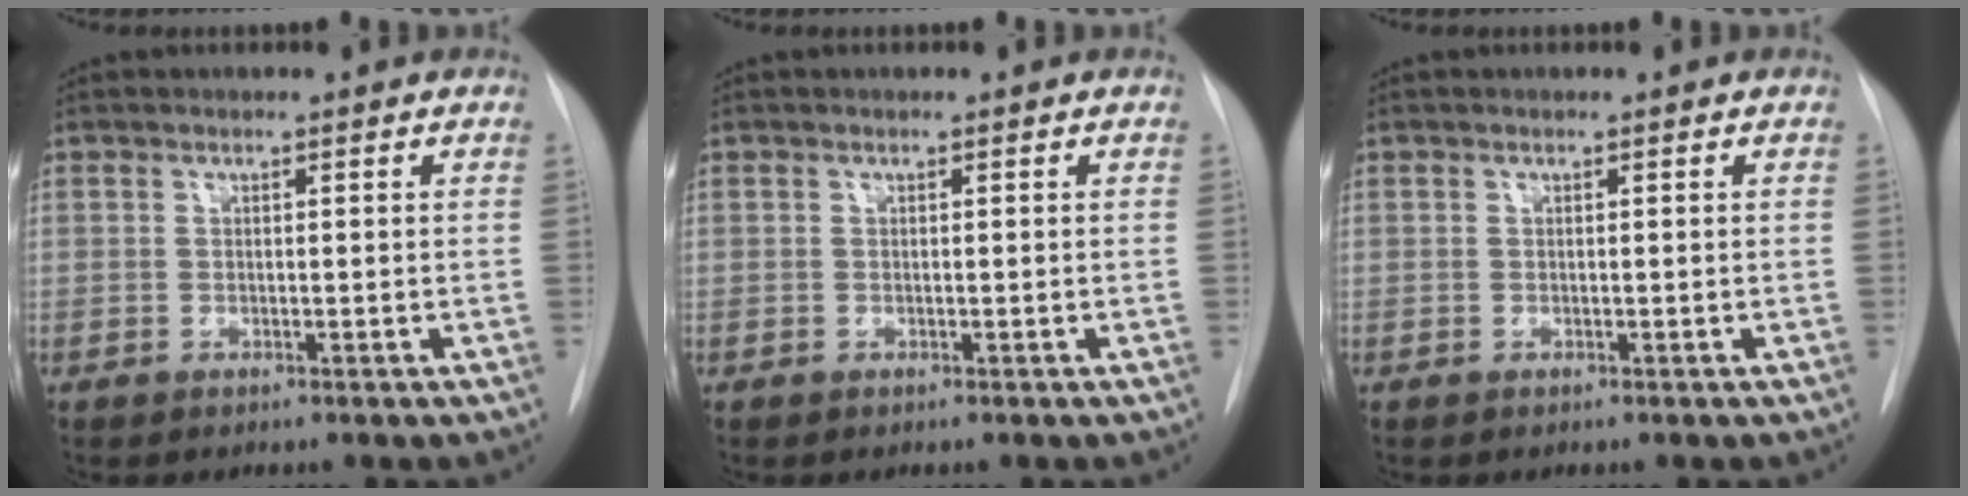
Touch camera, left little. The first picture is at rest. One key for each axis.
{"total": 0.0}
{"total": 0.0}